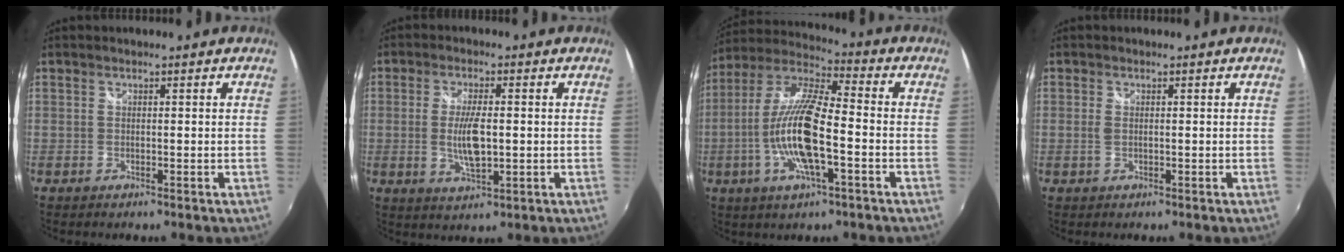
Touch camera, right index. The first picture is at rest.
{"total": 6.8, "force": [-0.5, 2.4, 6.4], "torque": [-0.122, -0.008, -0.006]}
{"total": 15.9, "force": [-4.0, 3.9, 14.9], "torque": [-0.296, -0.007, -0.080]}
{"total": 1.3, "force": [0.0, 0.6, 1.1], "torque": [-0.024, -0.001, -0.001]}